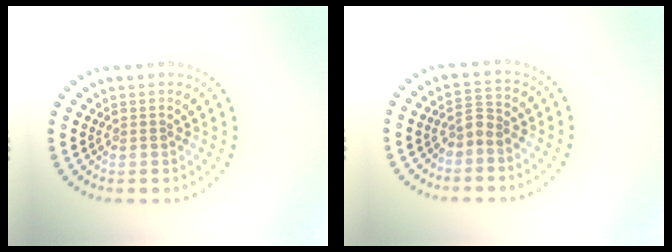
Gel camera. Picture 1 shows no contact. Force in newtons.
{"total": 1.9, "press": 1.5, "slide": 1.2}